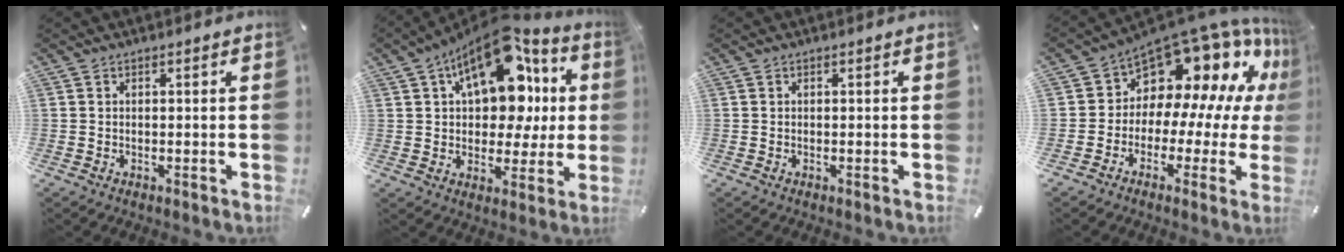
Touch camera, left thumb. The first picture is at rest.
{"total": 17.4, "force": [7.2, 10.6, 11.9], "torque": [-0.184, -0.046, 0.126]}
{"total": 0.0}
{"total": 14.6, "force": [9.3, 9.0, 6.9], "torque": [-0.109, -0.100, 0.163]}